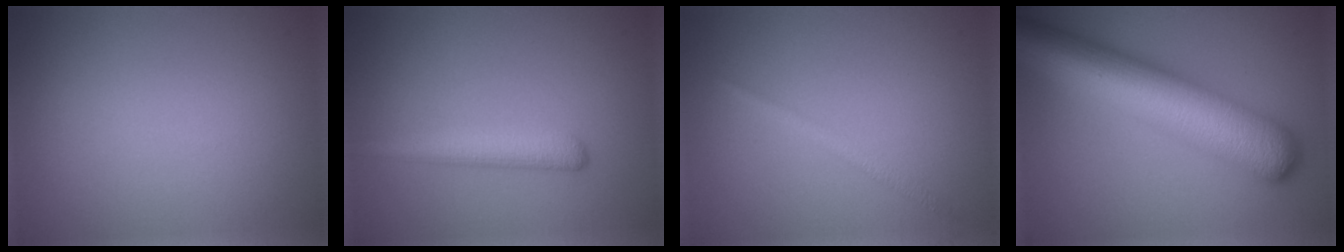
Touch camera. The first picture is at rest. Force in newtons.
{"total": 2.9, "press": 2.9, "slide": 0.1}
{"total": 1.3, "press": 1.3, "slide": 0.1}
{"total": 11.1, "press": 11.1, "slide": 0.3}